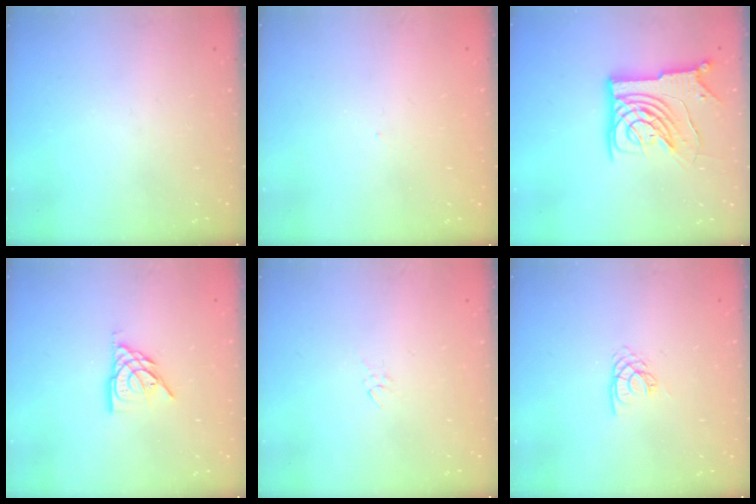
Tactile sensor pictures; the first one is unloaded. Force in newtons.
{"total": 2.0, "press": 2.0, "slide": 0.3}
{"total": 16.8, "press": 16.6, "slide": 2.0}
{"total": 8.3, "press": 8.3, "slide": 0.6}
{"total": 2.2, "press": 2.1, "slide": 0.4}
{"total": 2.8, "press": 2.8, "slide": 0.1}